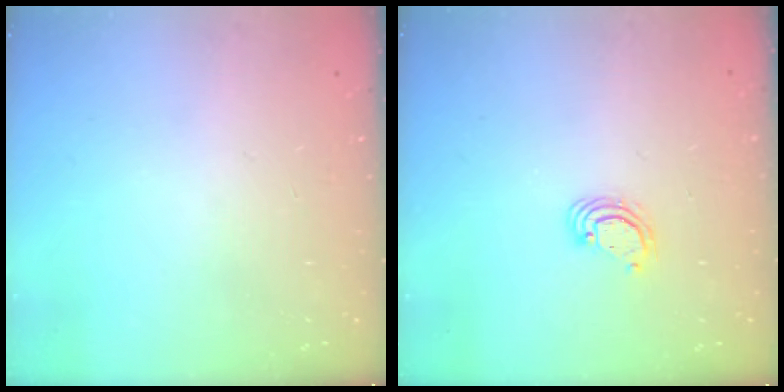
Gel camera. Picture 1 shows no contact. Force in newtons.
{"total": 3.8, "press": 3.8, "slide": 0.4}